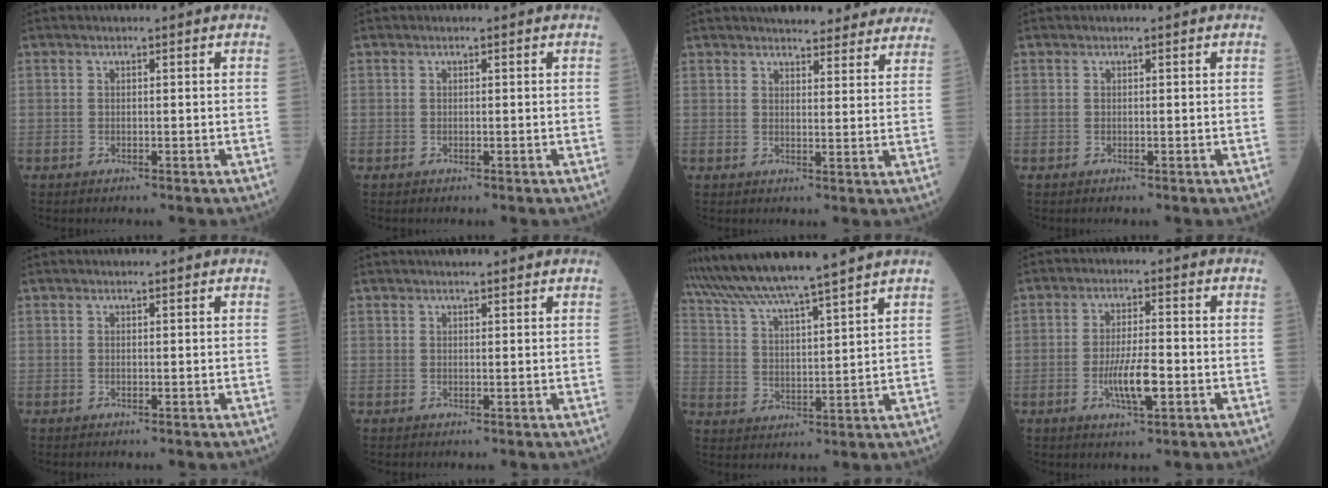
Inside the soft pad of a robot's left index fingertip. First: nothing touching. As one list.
[{"total": 0.0}, {"total": 15.9, "force": [14.6, 3.7, 5.0], "torque": [-0.033, 0.000, 0.159]}, {"total": 0.0}, {"total": 0.7, "force": [0.7, 0.1, 0.2], "torque": [-0.008, 0.006, 0.008]}, {"total": 4.1, "force": [3.5, 0.7, 2.1], "torque": [-0.025, 0.021, 0.044]}, {"total": 14.9, "force": [13.2, -1.7, 6.7], "torque": [-0.125, 0.002, 0.213]}, {"total": 6.2, "force": [-2.0, 1.1, 5.7], "torque": [-0.113, -0.011, -0.036]}]